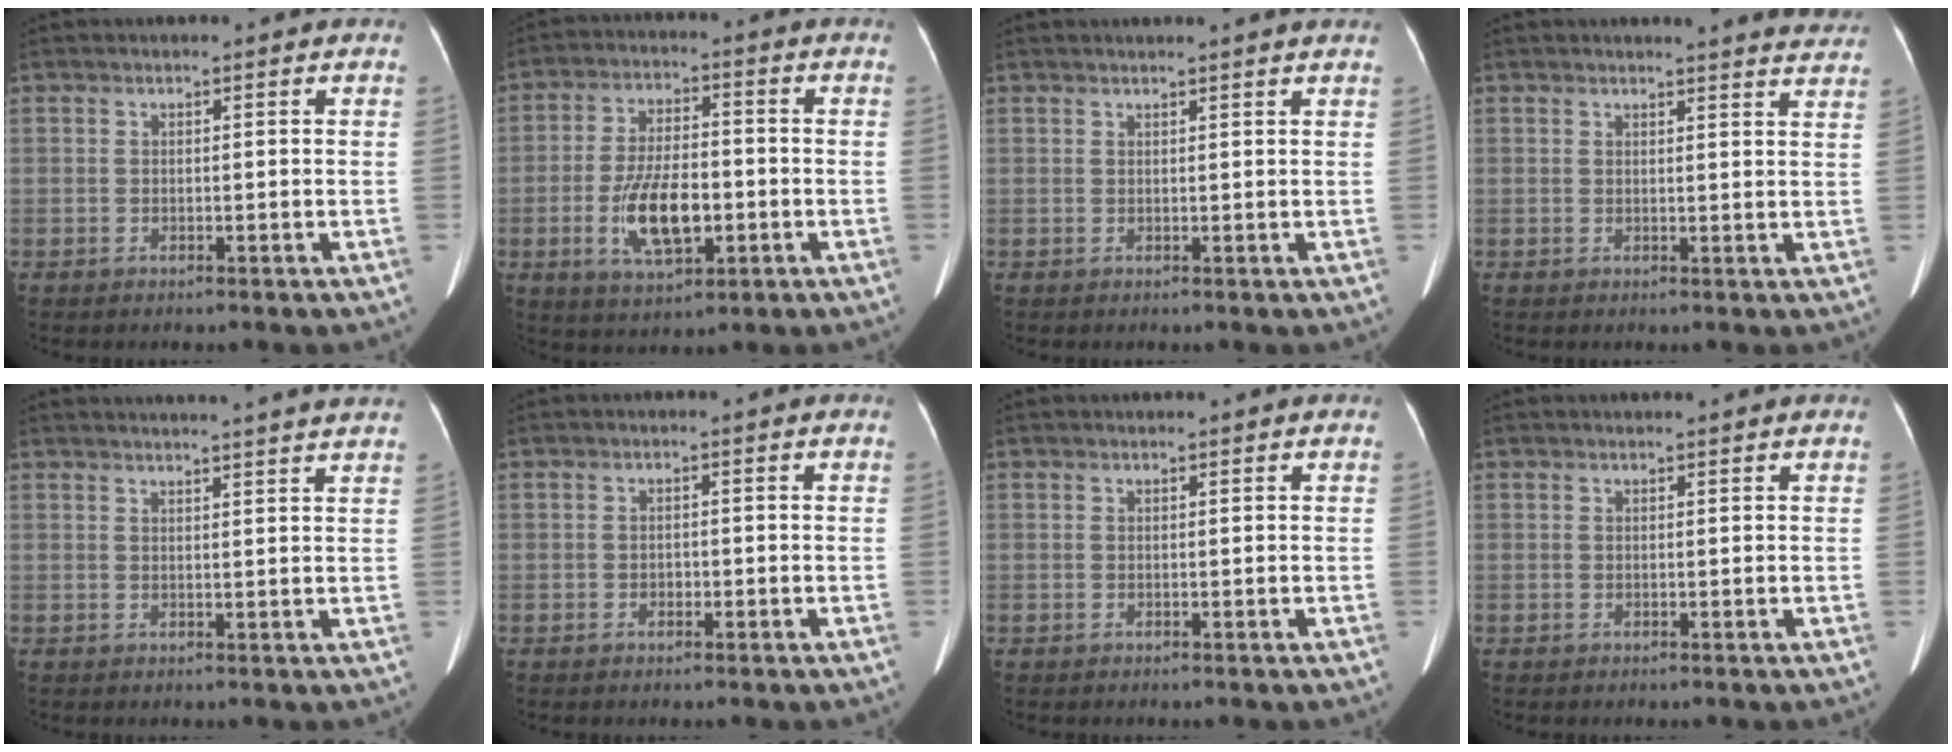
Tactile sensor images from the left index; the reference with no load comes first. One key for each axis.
{"total": 10.3, "fx": -2.8, "fy": 4.2, "fz": 9.0, "tx": -0.180, "ty": 0.001, "tz": -0.044}
{"total": 4.1, "fx": 3.7, "fy": -0.6, "fz": 1.6, "tx": -0.022, "ty": 0.016, "tz": 0.037}
{"total": 8.9, "fx": 8.8, "fy": 0.3, "fz": 1.6, "tx": -0.002, "ty": -0.037, "tz": 0.071}
{"total": 13.2, "fx": 12.3, "fy": -0.4, "fz": 4.8, "tx": -0.070, "ty": -0.001, "tz": 0.139}
{"total": 1.2, "fx": -0.6, "fy": 0.8, "fz": 0.7, "tx": -0.010, "ty": 0.004, "tz": -0.007}
{"total": 0.0}
{"total": 0.9, "fx": 0.9, "fy": 0.1, "fz": 0.3, "tx": -0.010, "ty": 0.008, "tz": 0.011}